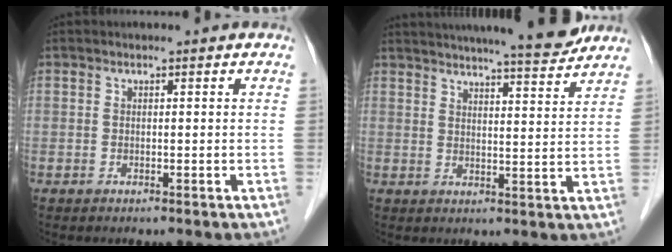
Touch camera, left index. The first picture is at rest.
{"total": 14.1, "force": [12.8, 0.3, 5.9], "torque": [-0.094, -0.004, 0.167]}